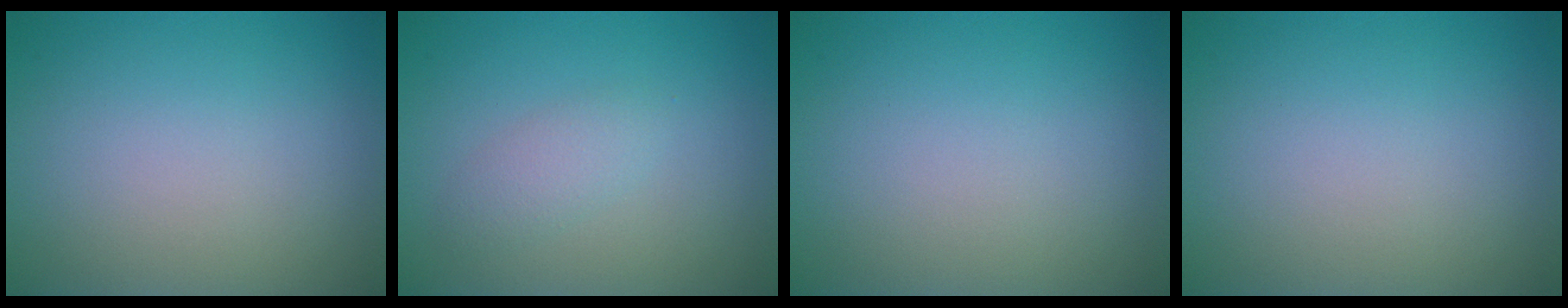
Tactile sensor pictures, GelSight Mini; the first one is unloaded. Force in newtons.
{"total": 1.7, "press": 1.6, "slide": 0.1}
{"total": 0.0}
{"total": 0.0}